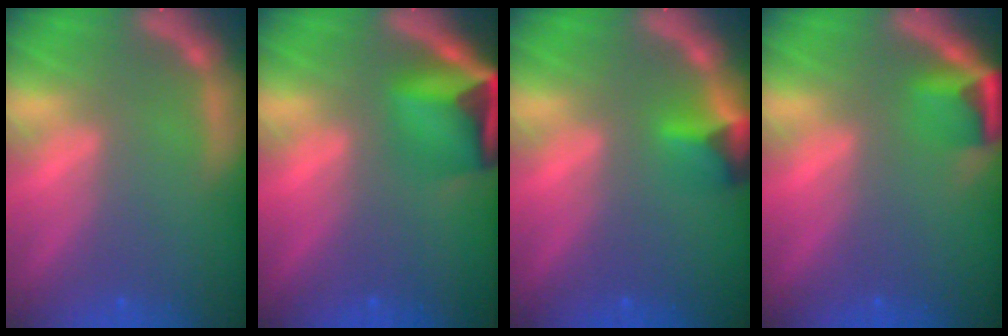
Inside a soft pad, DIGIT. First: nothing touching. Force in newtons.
{"total": 7.4}
{"total": 2.9}
{"total": 3.4}